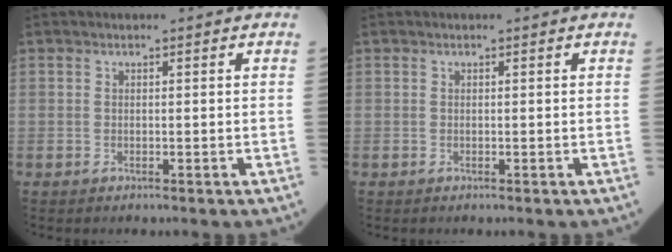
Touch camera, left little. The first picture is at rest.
{"total": 0.0}